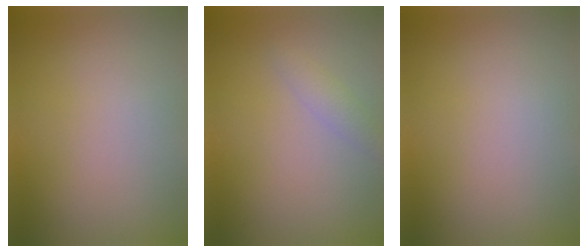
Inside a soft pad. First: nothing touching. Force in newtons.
{"total": 1.2, "press": 1.2, "slide": 0.0}
{"total": 0.0}